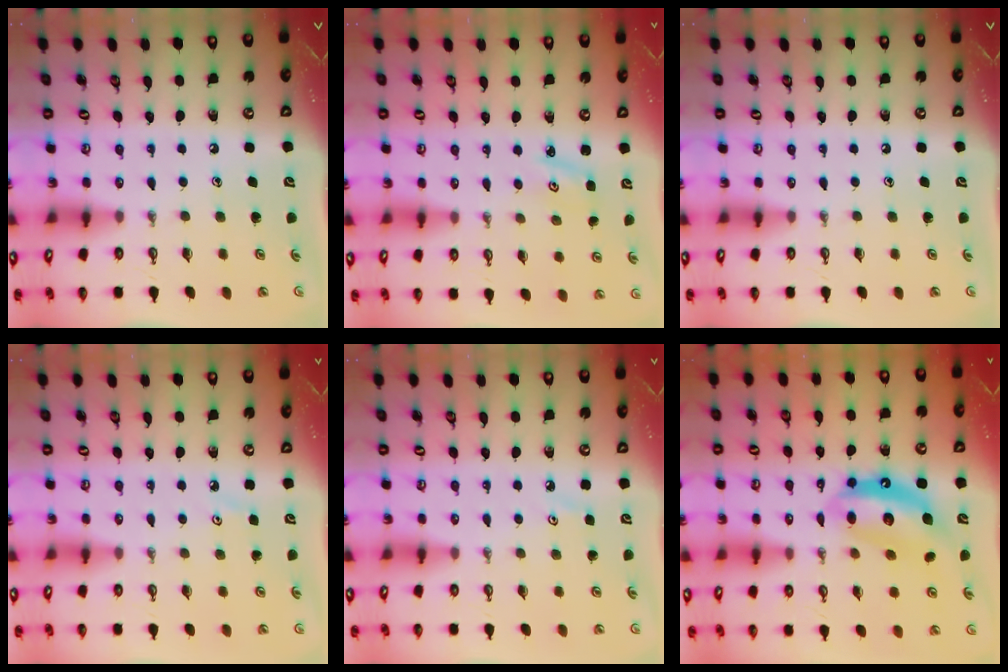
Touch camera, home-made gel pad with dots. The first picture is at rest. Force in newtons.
{"total": 2.9, "press": 2.9, "slide": 0.3}
{"total": 0.0}
{"total": 2.6, "press": 2.6, "slide": 0.5}
{"total": 2.6, "press": 2.6, "slide": 0.5}
{"total": 11.7, "press": 11.7, "slide": 0.9}